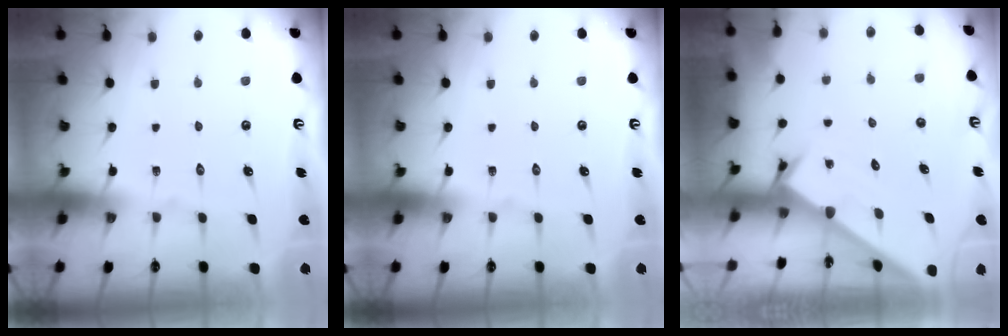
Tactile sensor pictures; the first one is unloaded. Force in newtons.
{"total": 0.0}
{"total": 1.6, "press": 1.6, "slide": 0.1}